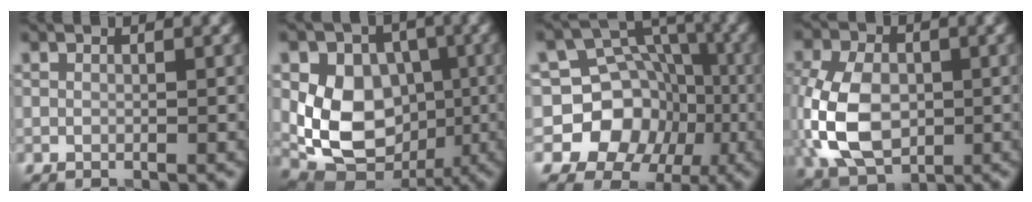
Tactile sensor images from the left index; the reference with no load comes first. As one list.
[{"total": 10.8, "force": [-0.2, 8.4, 6.7], "torque": [-0.106, -0.011, -0.007]}, {"total": 9.8, "force": [-2.6, 9.0, 3.1], "torque": [-0.045, 0.021, -0.073]}, {"total": 9.2, "force": [-0.9, 6.4, 6.6], "torque": [-0.158, -0.003, -0.022]}]